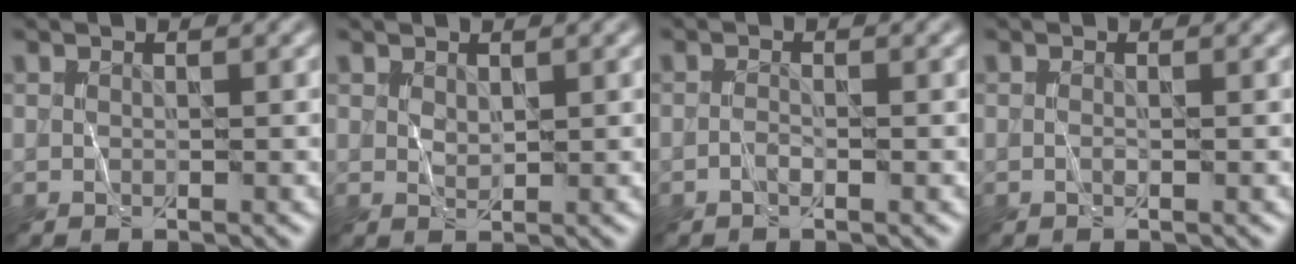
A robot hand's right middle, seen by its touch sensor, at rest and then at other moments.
{"total": 0.8, "force": [0.7, 0.4, 0.3], "torque": [-0.007, 0.004, 0.016]}
{"total": 0.6, "force": [-0.4, 0.2, 0.5], "torque": [-0.008, 0.006, -0.009]}
{"total": 0.0}